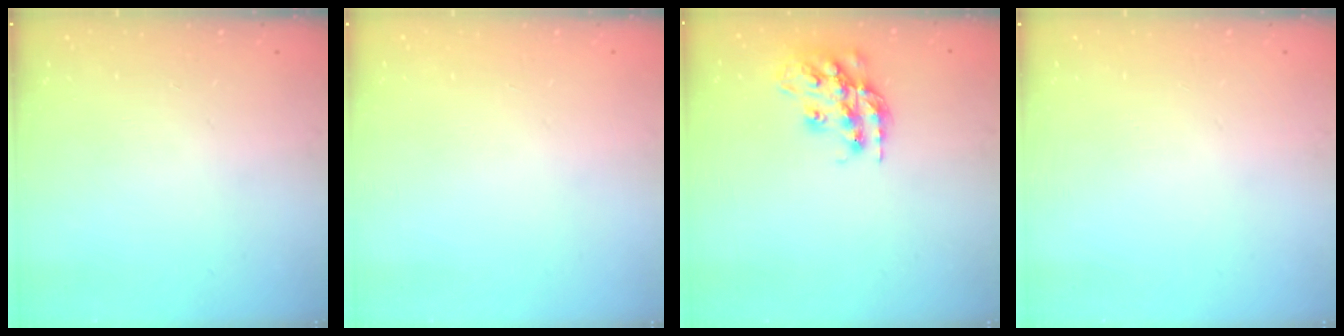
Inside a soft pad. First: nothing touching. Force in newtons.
{"total": 0.0}
{"total": 16.5, "press": 16.5, "slide": 1.0}
{"total": 0.0}